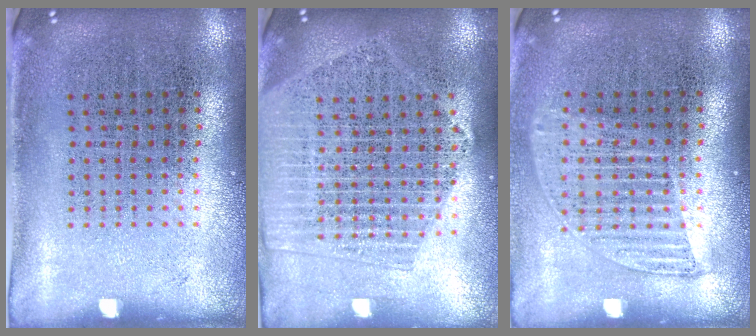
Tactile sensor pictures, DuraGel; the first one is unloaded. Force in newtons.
{"total": 2.1, "press": 1.9, "slide": 0.9}
{"total": 1.3, "press": 1.1, "slide": 0.6}